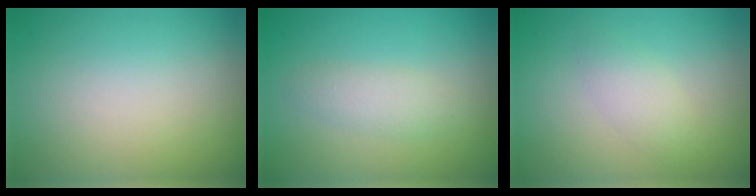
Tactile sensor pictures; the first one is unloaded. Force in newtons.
{"total": 1.8, "press": 1.8, "slide": 0.0}
{"total": 1.8, "press": 1.8, "slide": 0.0}